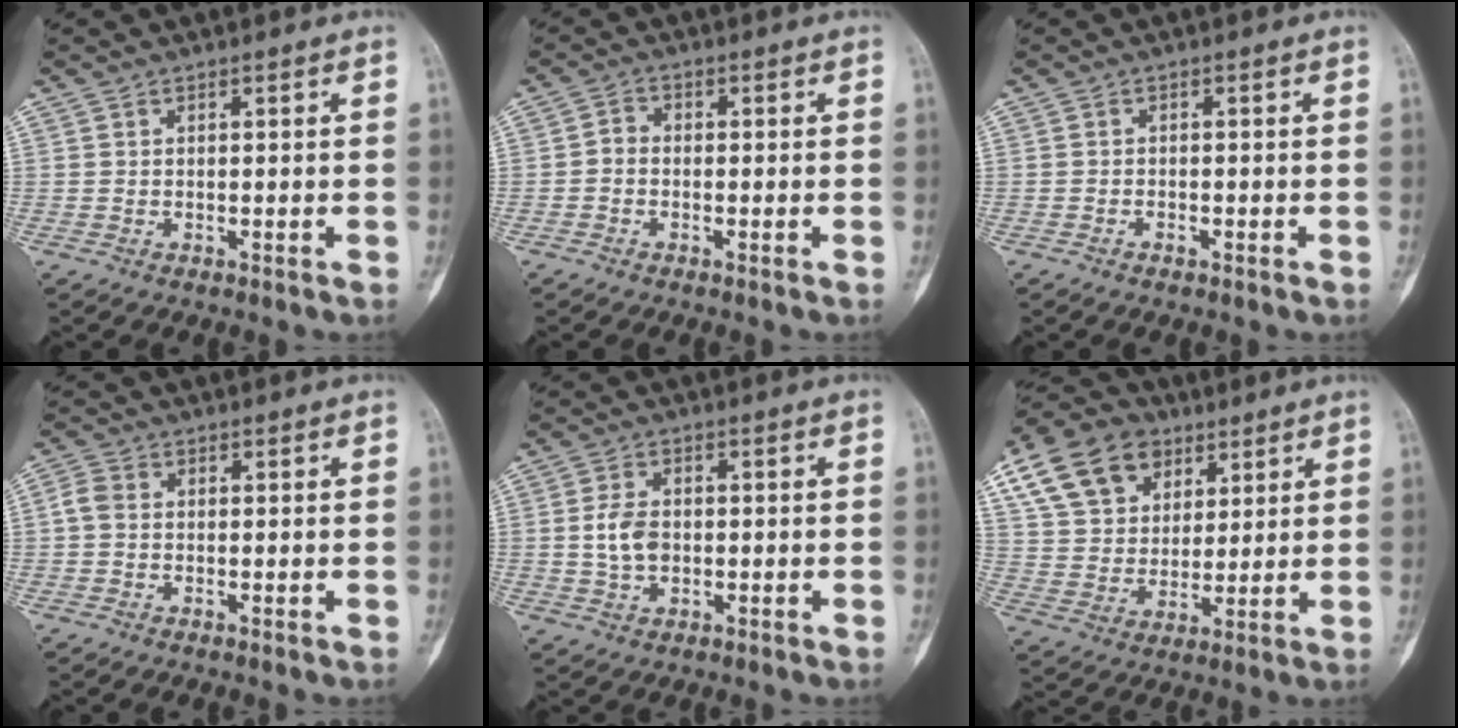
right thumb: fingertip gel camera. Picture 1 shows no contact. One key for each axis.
{"total": 2.1, "fx": -0.7, "fy": 1.6, "fz": 1.2, "tx": -0.013, "ty": 0.009, "tz": -0.021}
{"total": 0.9, "fx": -0.6, "fy": 0.4, "fz": 0.5, "tx": -0.011, "ty": 0.005, "tz": -0.010}
{"total": 2.8, "fx": 0.0, "fy": 2.2, "fz": 1.6, "tx": -0.033, "ty": 0.008, "tz": -0.006}
{"total": 5.3, "fx": -0.2, "fy": 3.6, "fz": 3.9, "tx": -0.069, "ty": 0.003, "tz": -0.005}
{"total": 18.0, "fx": 8.7, "fy": 13.2, "fz": 8.5, "tx": -0.140, "ty": -0.002, "tz": 0.156}